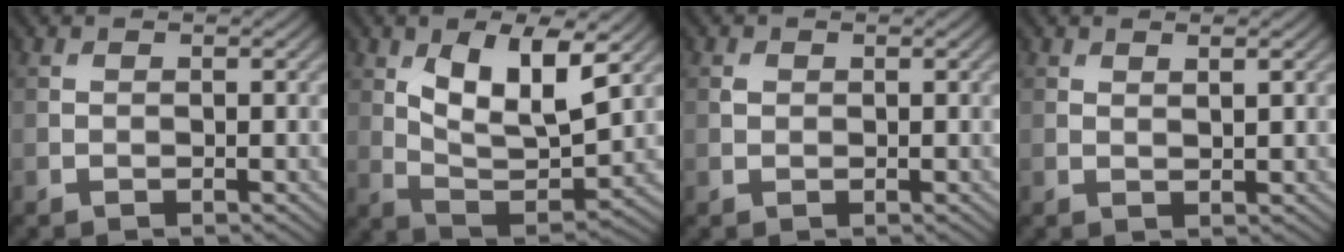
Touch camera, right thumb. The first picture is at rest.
{"total": 9.8, "force": [4.0, 4.1, 8.0], "torque": [-0.158, -0.009, 0.075]}
{"total": 0.7, "force": [0.2, 0.6, 0.3], "torque": [-0.008, -0.002, 0.004]}
{"total": 1.0, "force": [0.7, 0.1, 0.7], "torque": [-0.013, -0.001, 0.013]}